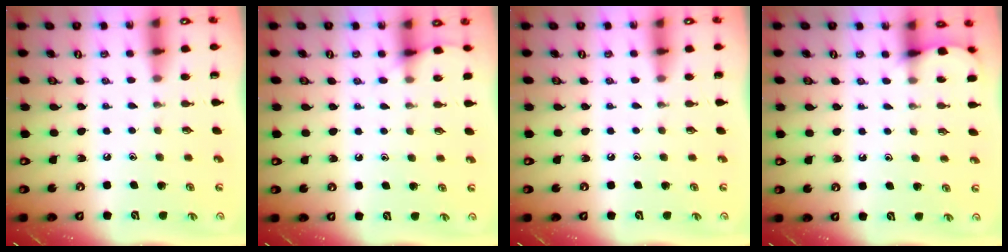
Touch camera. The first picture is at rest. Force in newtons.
{"total": 6.6, "press": 6.6, "slide": 0.7}
{"total": 0.0}
{"total": 3.8, "press": 3.8, "slide": 0.4}